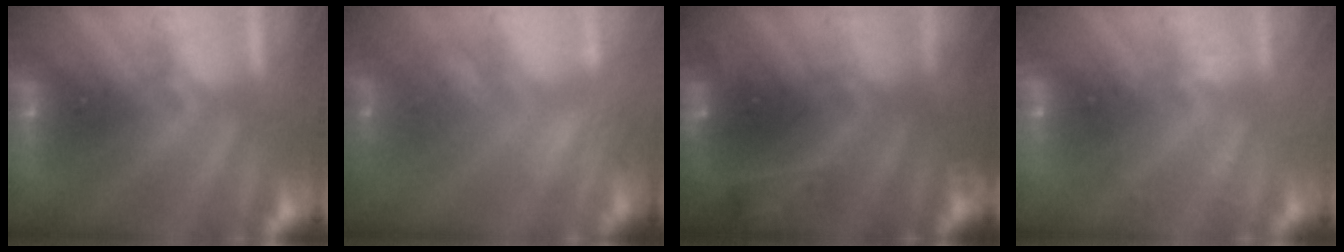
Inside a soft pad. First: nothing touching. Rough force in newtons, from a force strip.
{"total": 3.3}
{"total": 7.7}
{"total": 1.9}